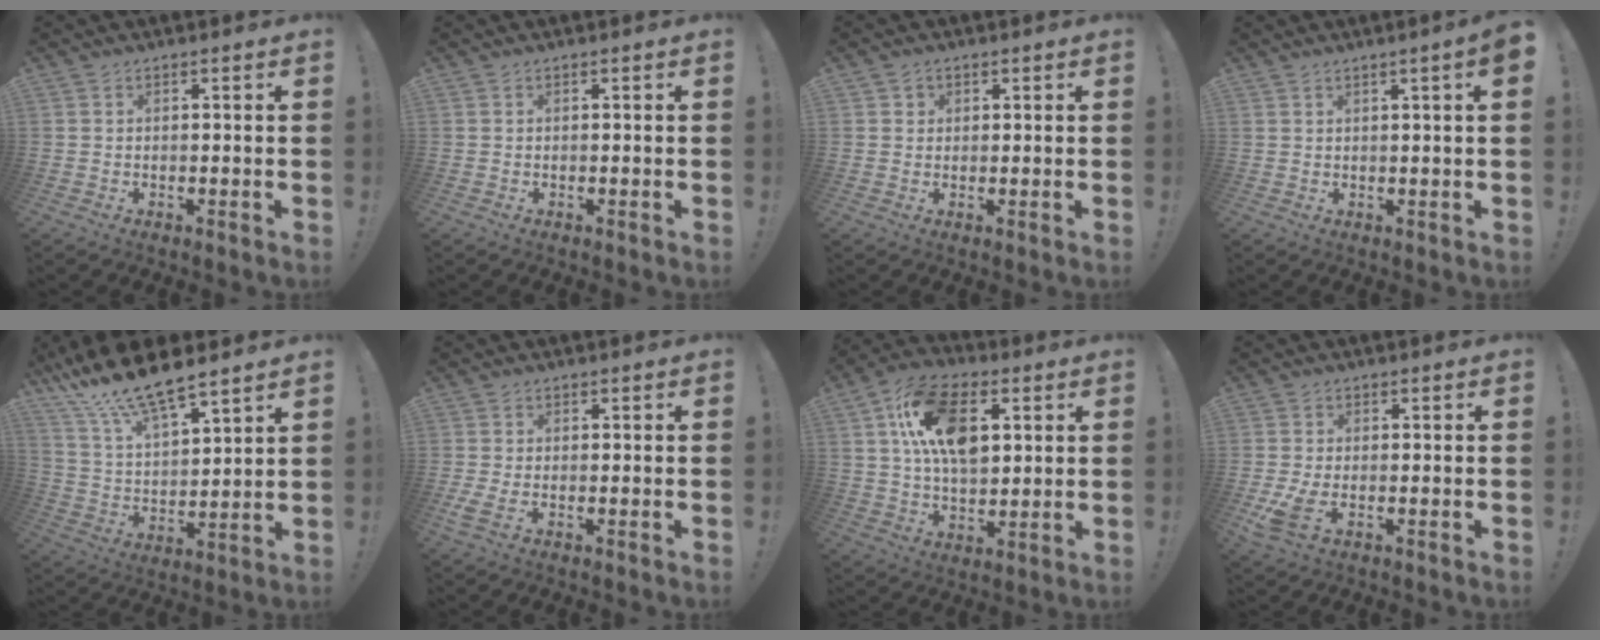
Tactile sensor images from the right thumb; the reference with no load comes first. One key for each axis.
{"total": 0.0}
{"total": 1.8, "fx": 0.8, "fy": 1.6, "fz": 0.4, "tx": 0.003, "ty": -0.004, "tz": 0.011}
{"total": 3.1, "fx": 1.3, "fy": -0.2, "fz": 2.8, "tx": -0.045, "ty": -0.006, "tz": 0.019}
{"total": 14.8, "fx": 11.9, "fy": 4.1, "fz": 7.9, "tx": -0.162, "ty": -0.084, "tz": 0.215}
{"total": 2.4, "fx": -0.4, "fy": 1.1, "fz": 2.1, "tx": -0.033, "ty": -0.005, "tz": -0.008}
{"total": 18.1, "fx": 5.1, "fy": 11.0, "fz": 13.4, "tx": -0.217, "ty": 0.006, "tz": 0.089}
{"total": 4.9, "fx": -1.6, "fy": 2.2, "fz": 4.1, "tx": -0.092, "ty": -0.007, "tz": -0.027}